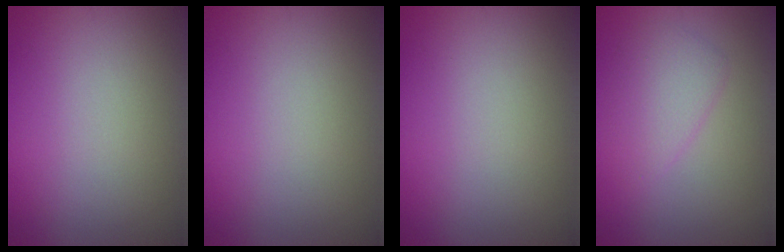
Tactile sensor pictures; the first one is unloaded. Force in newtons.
{"total": 0.0}
{"total": 0.0}
{"total": 2.6, "press": 2.5, "slide": 0.1}